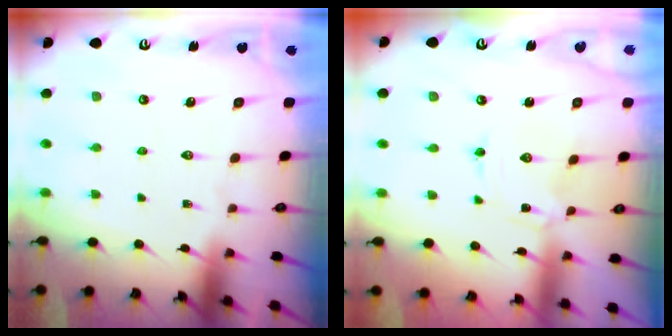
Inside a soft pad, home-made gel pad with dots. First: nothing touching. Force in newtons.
{"total": 0.0}